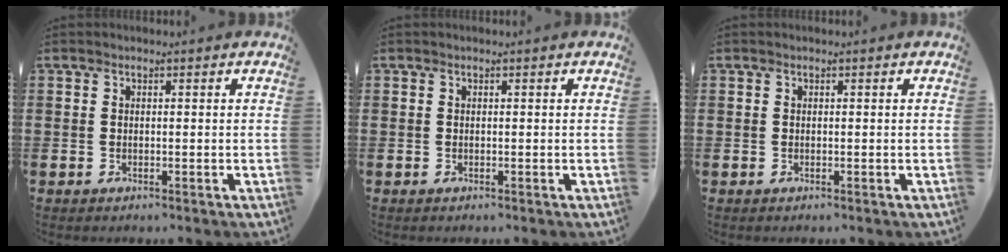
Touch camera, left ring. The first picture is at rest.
{"total": 0.0}
{"total": 0.0}